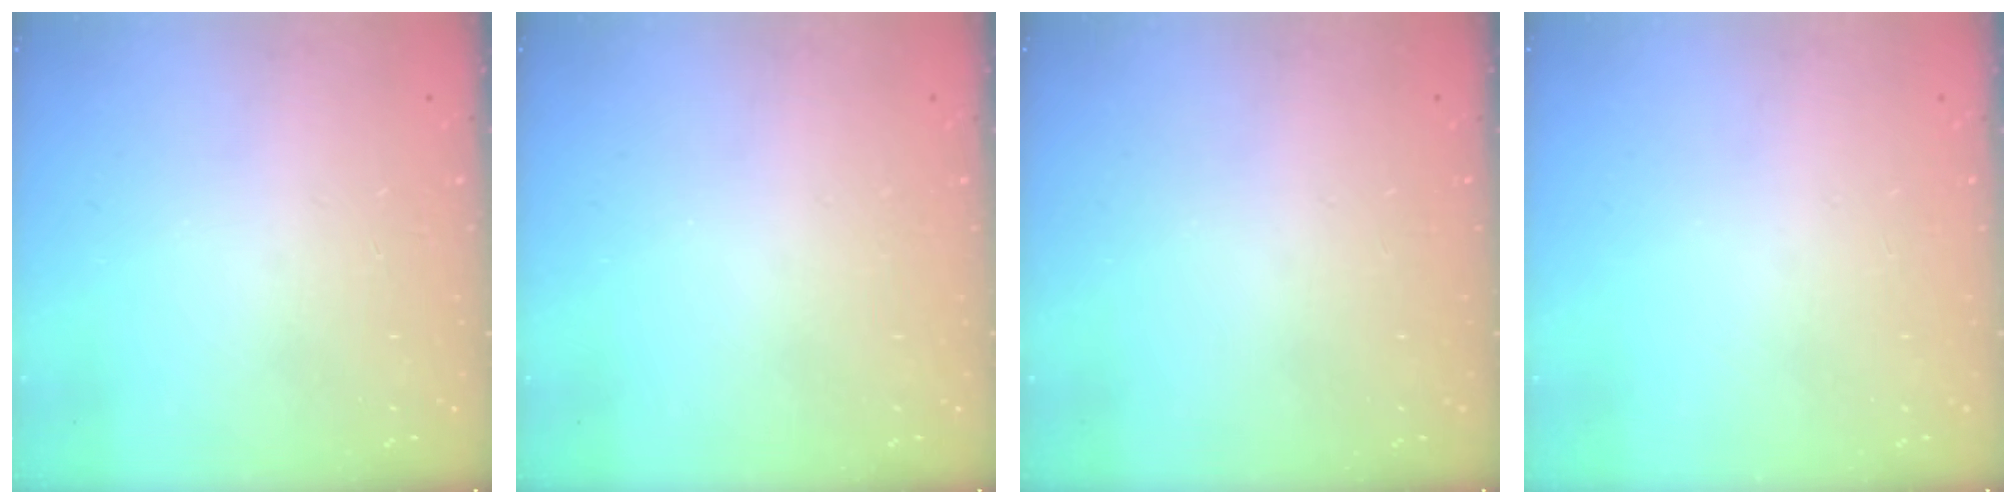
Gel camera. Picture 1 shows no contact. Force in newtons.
{"total": 0.0}
{"total": 0.0}
{"total": 0.0}